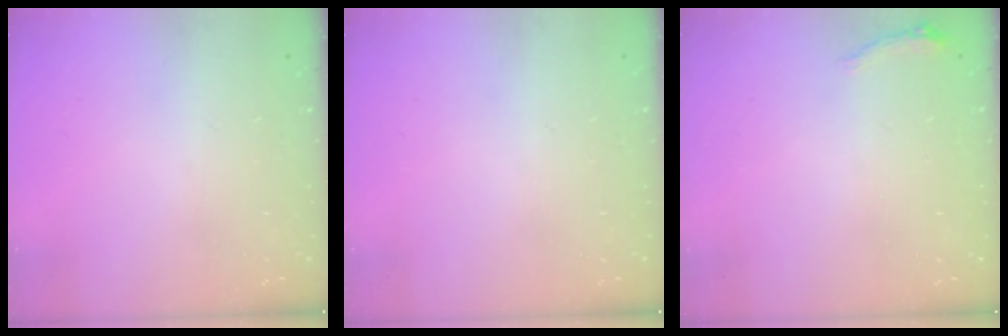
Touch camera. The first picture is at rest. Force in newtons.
{"total": 0.0}
{"total": 4.7, "press": 4.6, "slide": 0.6}